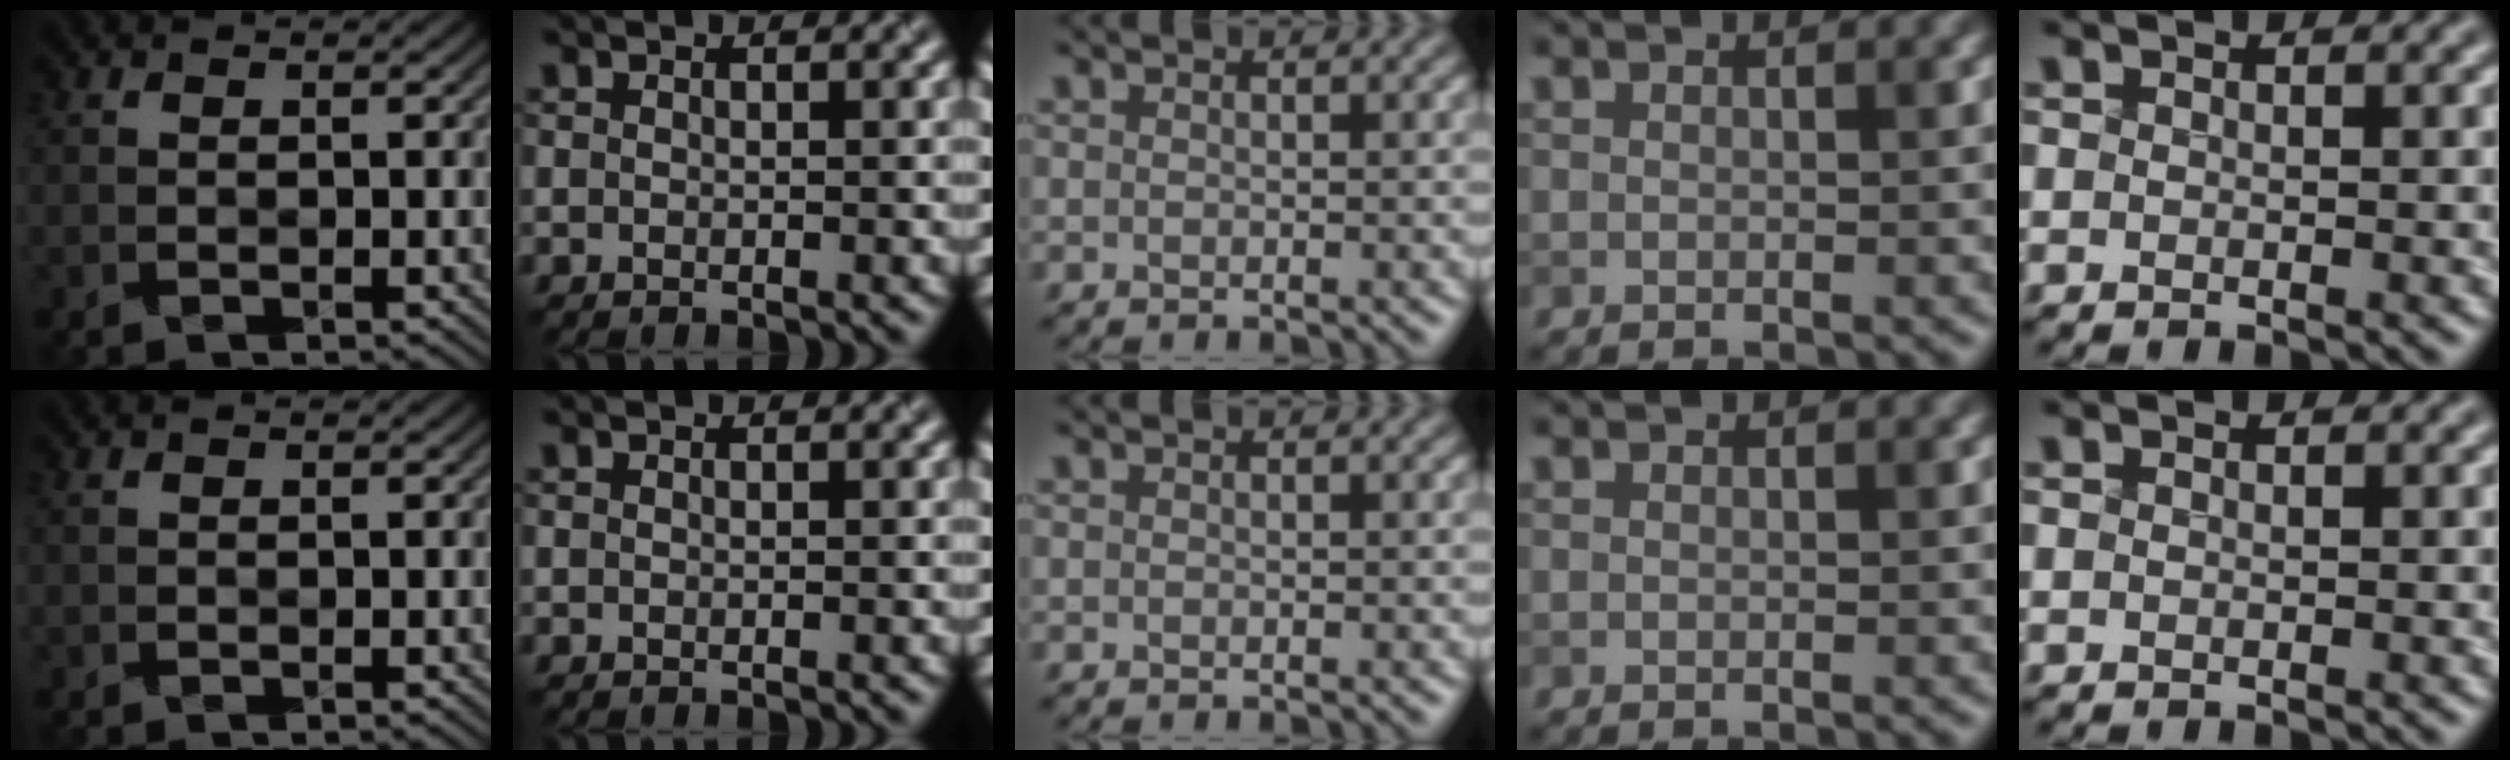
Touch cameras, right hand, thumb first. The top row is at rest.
{}